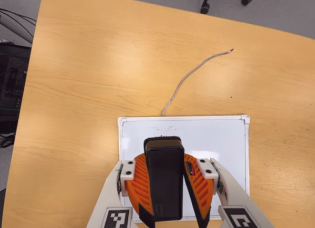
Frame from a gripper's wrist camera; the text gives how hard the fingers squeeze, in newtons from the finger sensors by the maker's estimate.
{"total": 10.6, "left": 10.9, "right": 10.2}